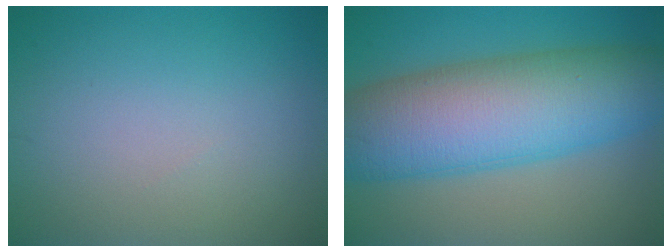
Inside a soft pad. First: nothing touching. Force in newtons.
{"total": 12.1, "press": 12.1, "slide": 0.3}